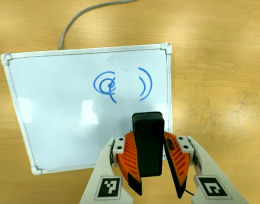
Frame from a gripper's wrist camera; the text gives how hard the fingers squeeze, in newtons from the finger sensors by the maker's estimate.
{"total": 7.6, "left": 8.0, "right": 7.2}